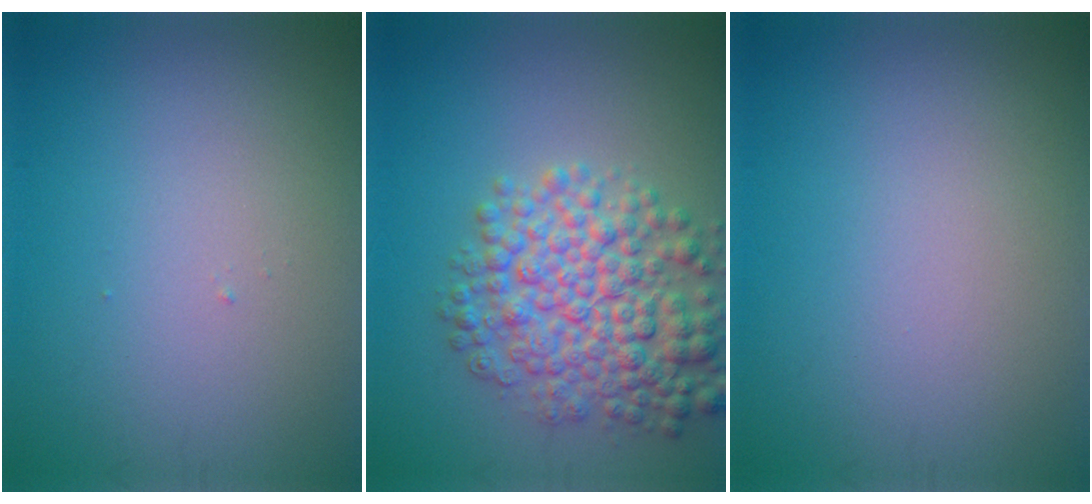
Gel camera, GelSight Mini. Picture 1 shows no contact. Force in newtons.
{"total": 7.3, "press": 7.3, "slide": 0.1}
{"total": 0.0}